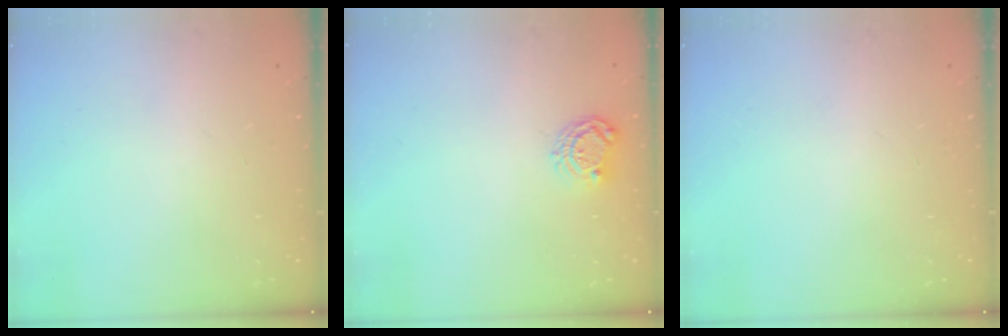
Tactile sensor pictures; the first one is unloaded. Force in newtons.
{"total": 5.6, "press": 5.6, "slide": 0.6}
{"total": 0.0}